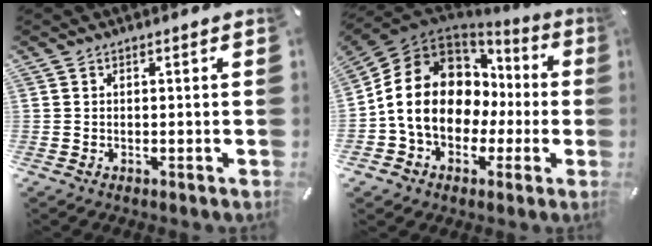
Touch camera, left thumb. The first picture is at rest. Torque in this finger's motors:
{"motor_torque": [1.17, 1.64, 2.77, 0.00, 0.61]}